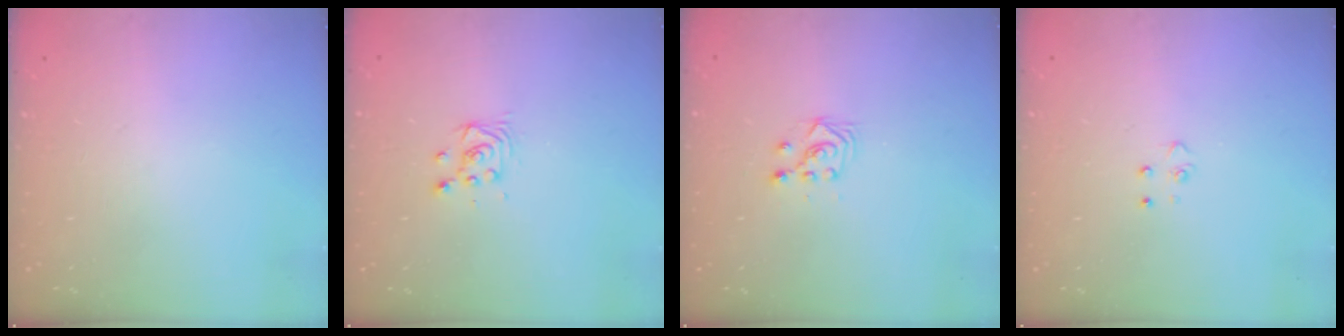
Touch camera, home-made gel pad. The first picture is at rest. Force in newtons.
{"total": 3.7, "press": 3.7, "slide": 0.3}
{"total": 3.3, "press": 3.2, "slide": 0.8}
{"total": 3.6, "press": 3.6, "slide": 0.4}